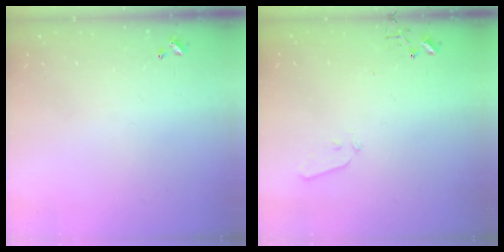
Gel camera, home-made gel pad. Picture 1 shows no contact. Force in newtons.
{"total": 4.0, "press": 3.9, "slide": 0.6}